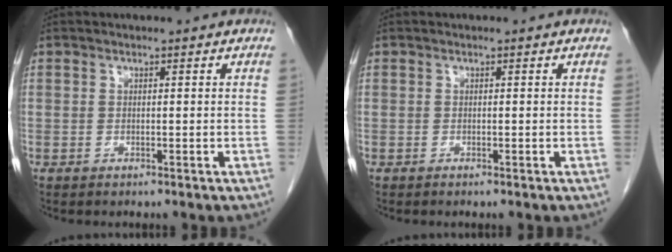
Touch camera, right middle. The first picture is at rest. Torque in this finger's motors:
{"motor_torque": [-0.01, 0.02, -0.03, -0.01]}